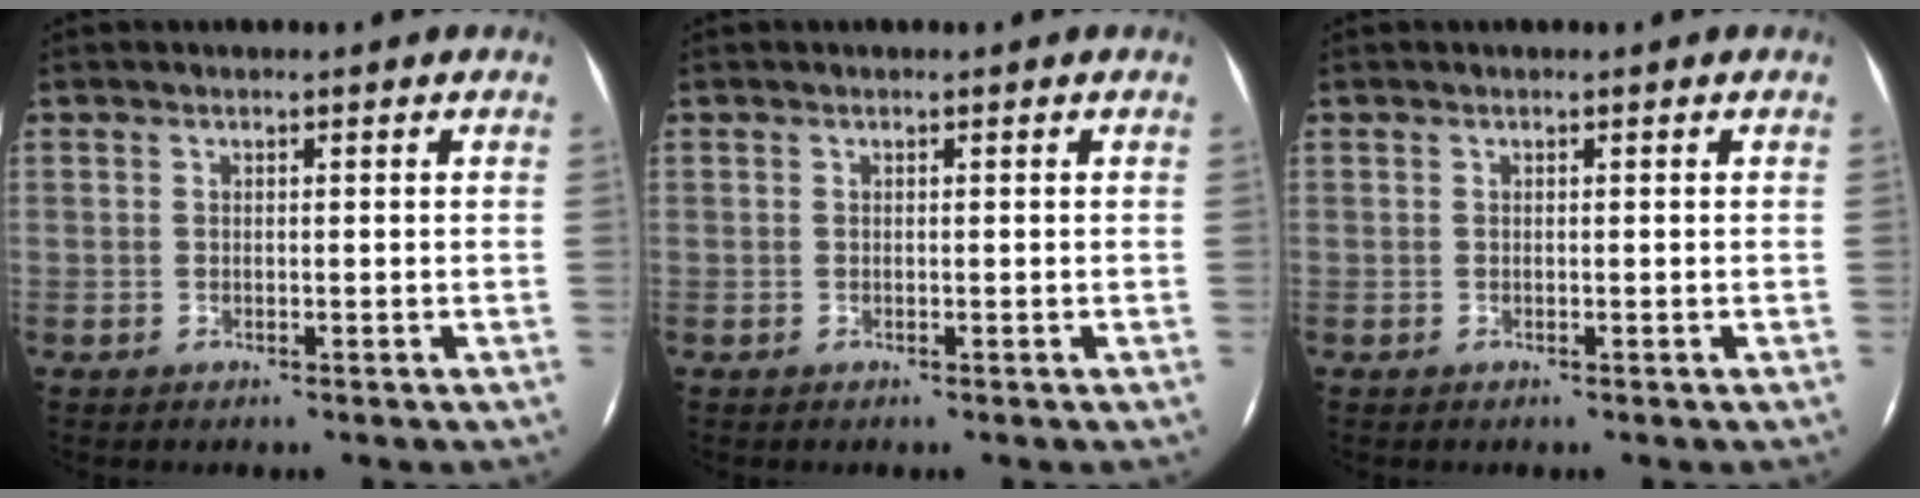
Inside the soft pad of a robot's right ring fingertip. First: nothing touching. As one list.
[{"total": 0.0}, {"total": 0.0}]